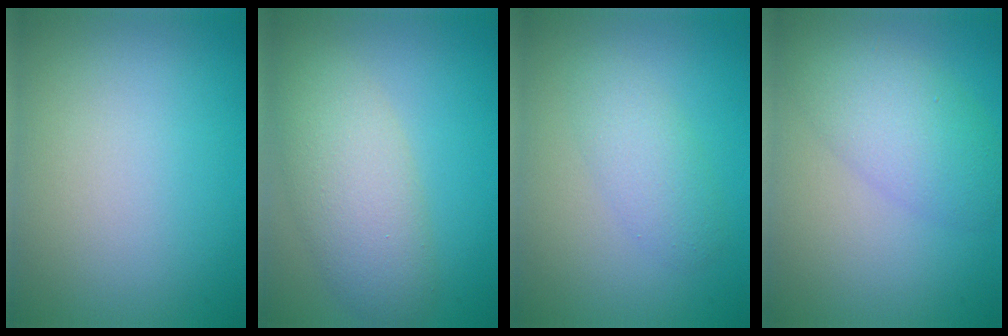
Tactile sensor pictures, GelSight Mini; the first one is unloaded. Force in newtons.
{"total": 5.4, "press": 5.4, "slide": 0.2}
{"total": 2.5, "press": 2.5, "slide": 0.1}
{"total": 4.7, "press": 4.7, "slide": 0.1}